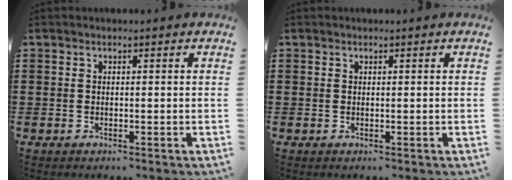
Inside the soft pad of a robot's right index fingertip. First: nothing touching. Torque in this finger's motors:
{"motor_torque": [0.28, -0.21, 0.03, 0.01]}